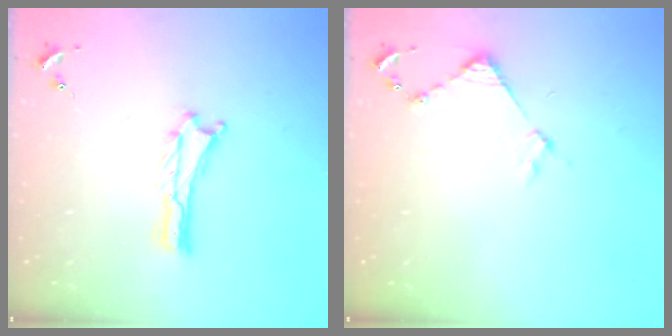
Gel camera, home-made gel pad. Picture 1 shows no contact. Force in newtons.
{"total": 3.5, "press": 3.5, "slide": 0.3}